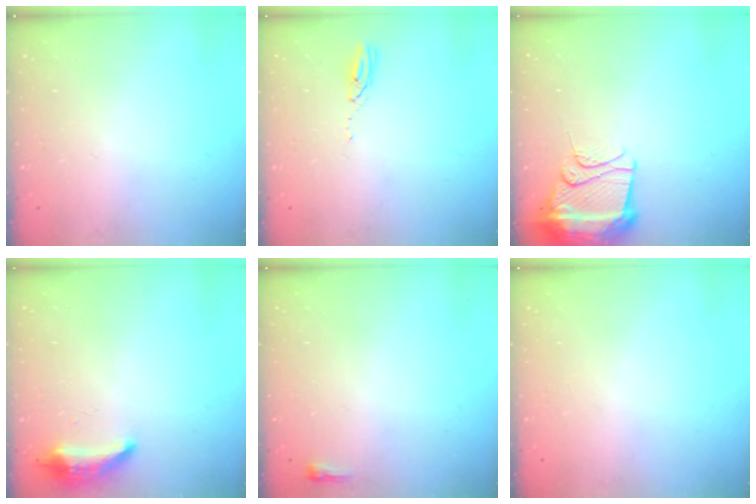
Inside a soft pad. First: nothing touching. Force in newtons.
{"total": 3.0, "press": 3.0, "slide": 0.1}
{"total": 13.1, "press": 13.1, "slide": 1.4}
{"total": 8.7, "press": 8.5, "slide": 2.0}
{"total": 2.3, "press": 2.2, "slide": 0.7}
{"total": 0.0}